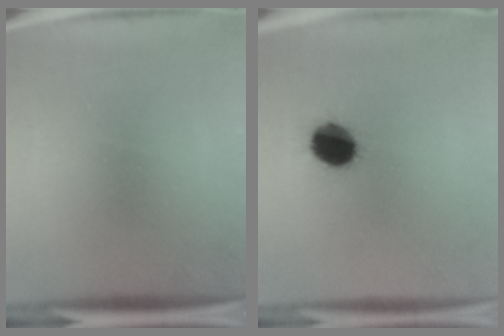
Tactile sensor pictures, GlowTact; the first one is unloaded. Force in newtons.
{"total": 10.8}